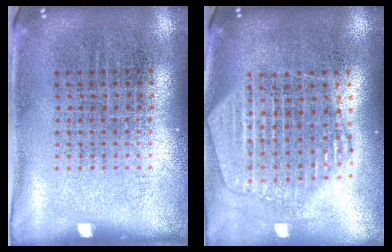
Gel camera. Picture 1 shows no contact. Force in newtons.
{"total": 2.2, "press": 1.9, "slide": 1.0}